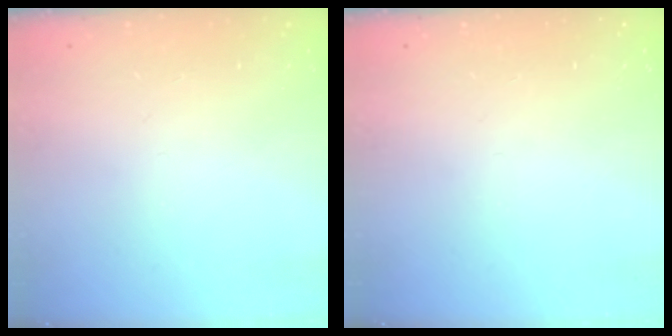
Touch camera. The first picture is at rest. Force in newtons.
{"total": 0.0}